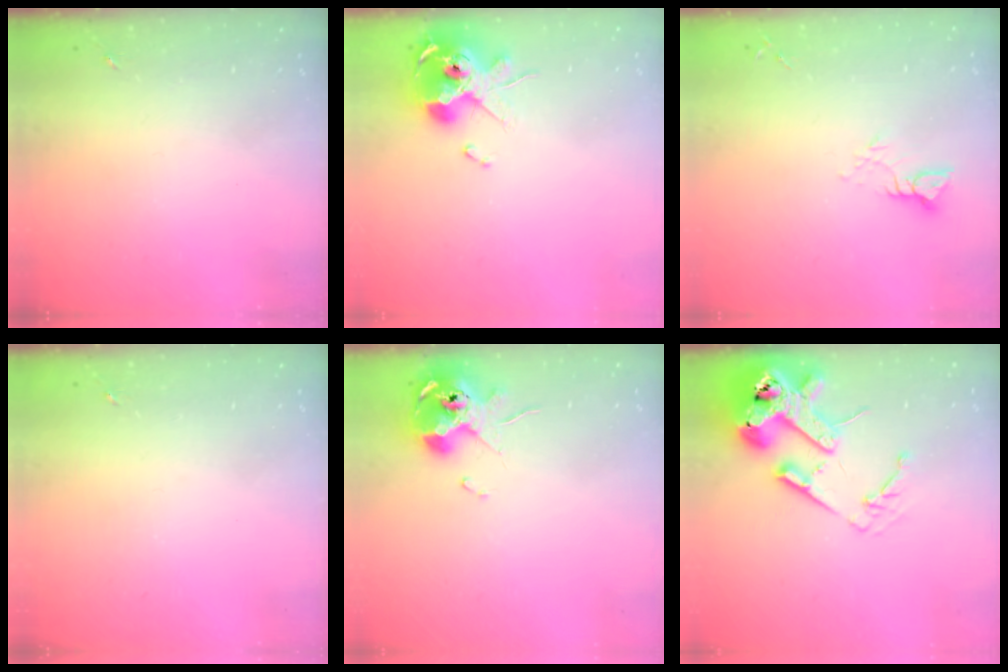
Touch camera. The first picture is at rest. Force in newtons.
{"total": 13.0, "press": 12.9, "slide": 1.8}
{"total": 4.4, "press": 4.4, "slide": 0.3}
{"total": 0.0}
{"total": 10.4, "press": 10.3, "slide": 1.4}
{"total": 18.0, "press": 17.9, "slide": 2.6}